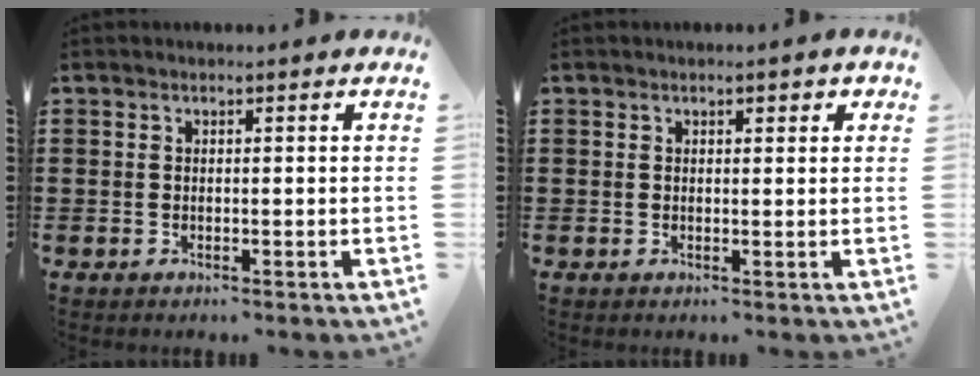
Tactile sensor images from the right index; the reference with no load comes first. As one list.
[{"total": 1.0, "force": [0.5, 0.6, 0.7], "torque": [-0.006, 0.003, 0.006]}]